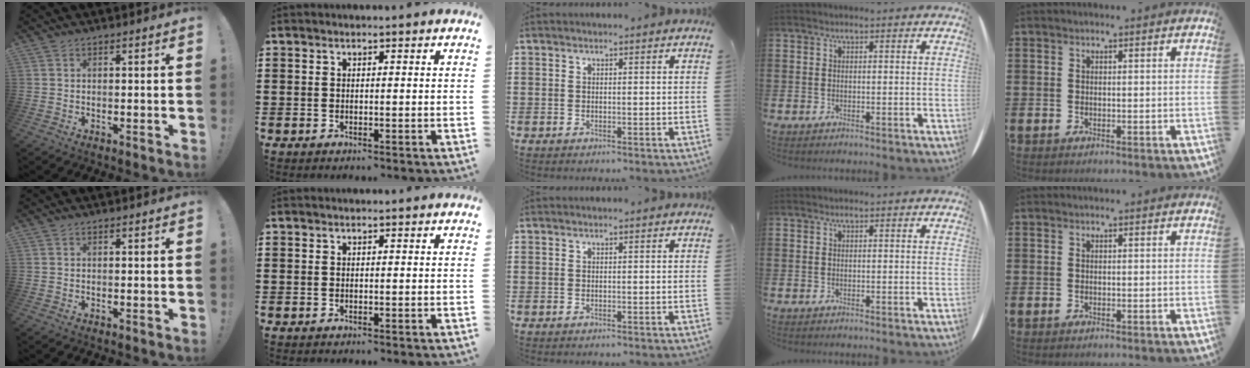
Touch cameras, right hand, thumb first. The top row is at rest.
{}